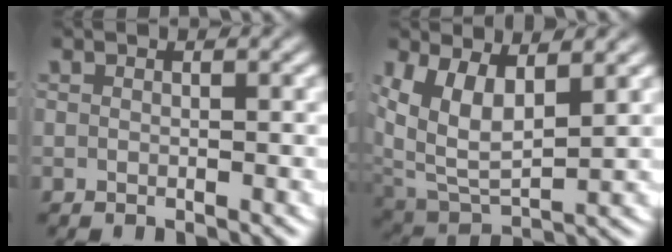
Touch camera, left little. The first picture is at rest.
{"total": 8.2, "force": [1.4, 6.3, 5.0], "torque": [-0.131, -0.027, 0.030]}